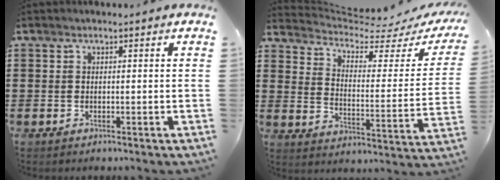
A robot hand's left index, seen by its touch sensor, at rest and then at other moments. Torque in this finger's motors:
{"motor_torque": [0.00, 0.00, 0.09, 0.00]}